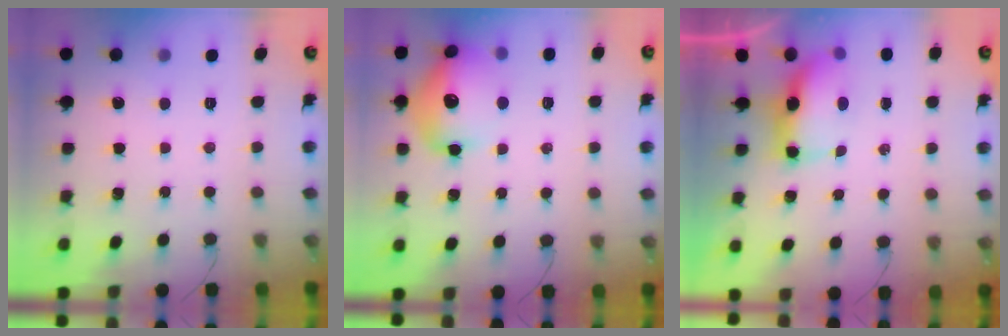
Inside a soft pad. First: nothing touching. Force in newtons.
{"total": 15.0, "press": 14.9, "slide": 1.6}
{"total": 7.1, "press": 7.0, "slide": 1.2}